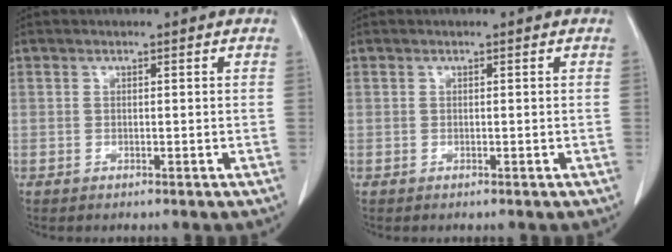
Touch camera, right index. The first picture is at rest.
{"total": 0.0}